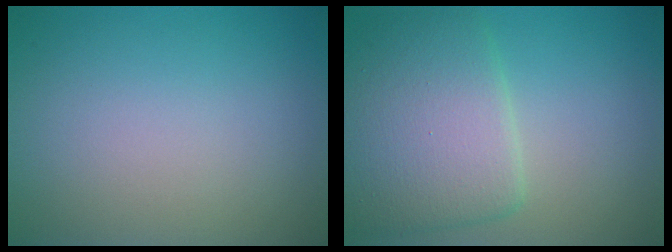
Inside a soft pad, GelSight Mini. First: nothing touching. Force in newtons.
{"total": 6.6, "press": 6.6, "slide": 0.3}